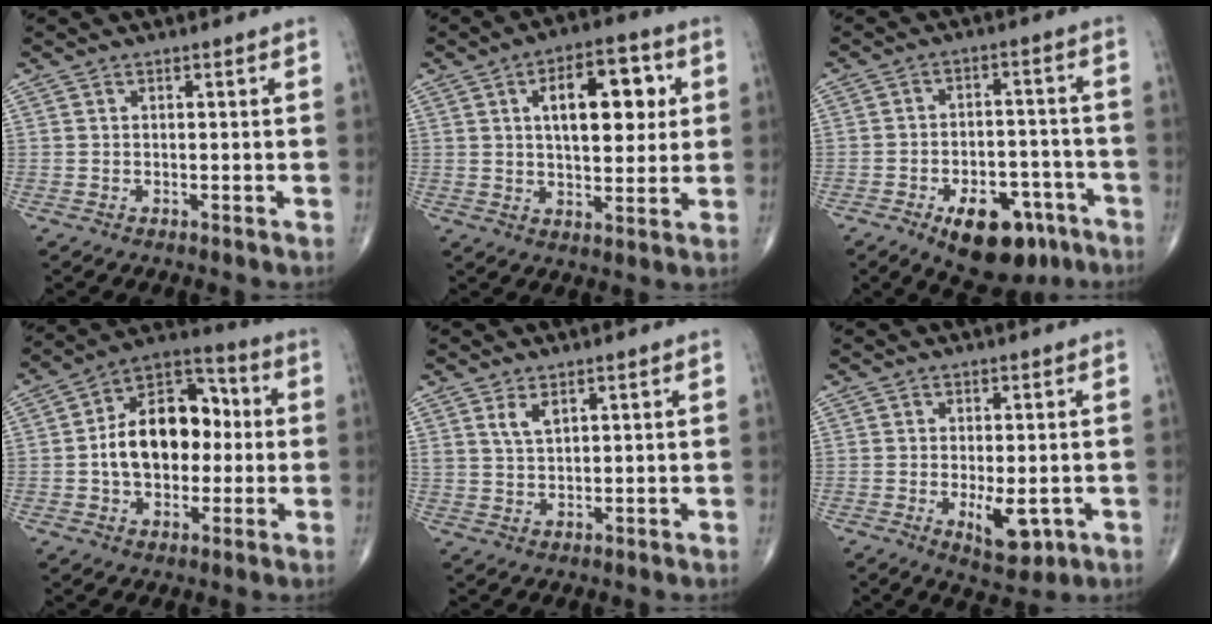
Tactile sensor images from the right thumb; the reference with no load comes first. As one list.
[{"total": 13.7, "force": [3.6, 6.8, 11.4], "torque": [-0.135, 0.000, 0.053]}, {"total": 14.2, "force": [-8.1, 7.5, 8.8], "torque": [-0.095, 0.046, -0.112]}, {"total": 16.8, "force": [0.0, 11.1, 12.5], "torque": [-0.165, 0.038, -0.007]}, {"total": 3.1, "force": [1.8, 1.4, 2.1], "torque": [-0.035, -0.010, 0.040]}, {"total": 6.2, "force": [-1.8, 2.9, 5.2], "torque": [-0.064, -0.009, -0.018]}]